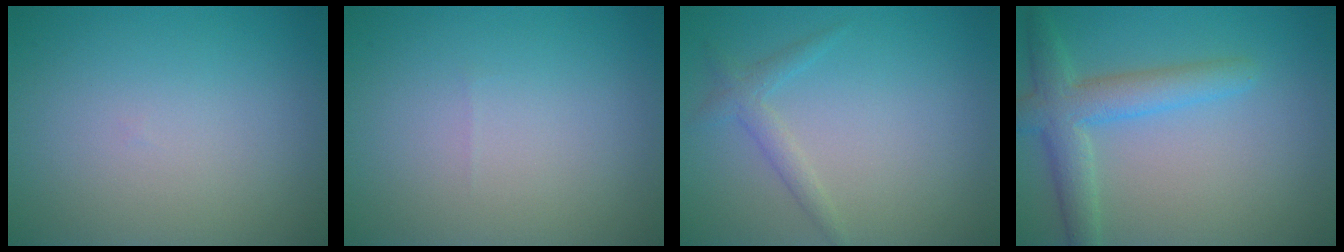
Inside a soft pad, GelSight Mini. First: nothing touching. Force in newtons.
{"total": 0.0}
{"total": 1.6, "press": 1.6, "slide": 0.1}
{"total": 4.2, "press": 4.2, "slide": 0.2}